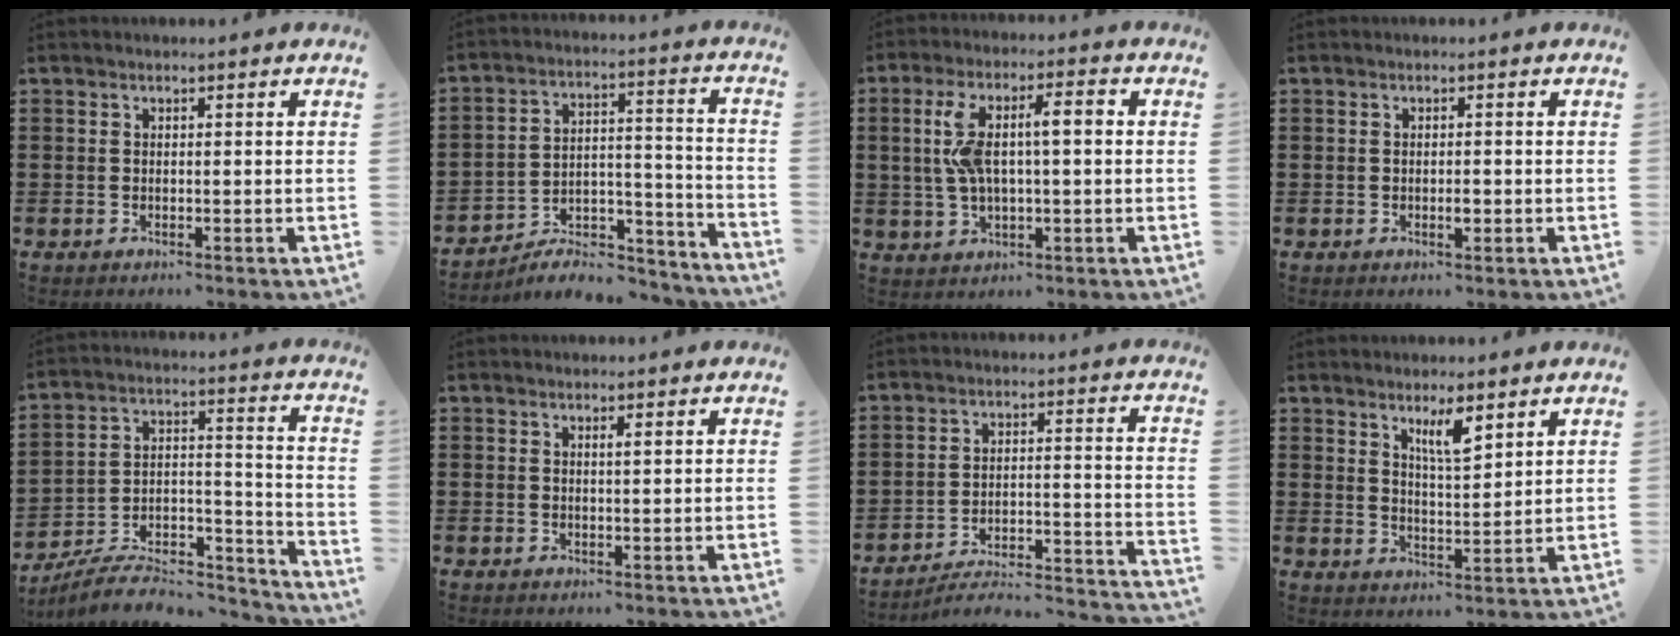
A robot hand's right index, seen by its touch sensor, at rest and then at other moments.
{"total": 7.1, "force": [-6.1, 2.6, 2.5], "torque": [-0.039, 0.013, -0.114]}
{"total": 8.9, "force": [1.1, 2.7, 8.4], "torque": [-0.177, 0.004, 0.010]}
{"total": 1.5, "force": [-0.3, 0.5, 1.4], "torque": [-0.024, -0.002, -0.005]}
{"total": 7.9, "force": [-6.9, 2.4, 3.1], "torque": [-0.043, 0.016, -0.130]}
{"total": 0.8, "force": [0.4, 0.0, 0.7], "torque": [-0.013, -0.001, 0.007]}
{"total": 3.2, "force": [-2.8, 0.3, 1.6], "torque": [-0.039, -0.018, -0.065]}
{"total": 5.1, "force": [3.6, 1.1, 3.5], "torque": [-0.060, -0.007, 0.059]}